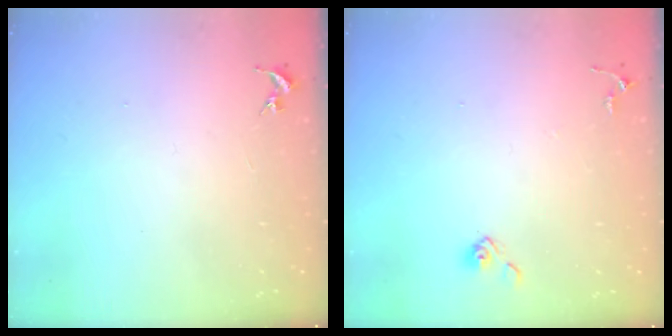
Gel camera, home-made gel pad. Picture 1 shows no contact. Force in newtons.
{"total": 5.3, "press": 5.3, "slide": 0.6}